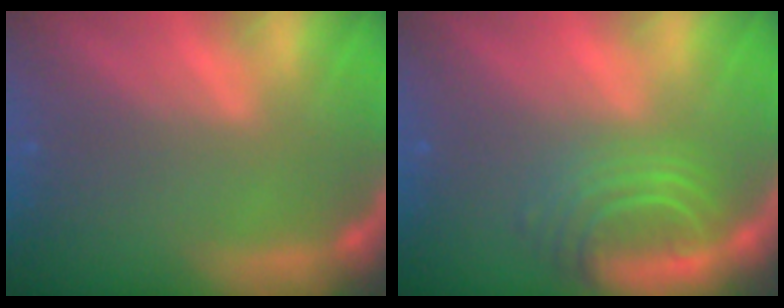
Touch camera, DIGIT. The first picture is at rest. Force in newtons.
{"total": 5.5}